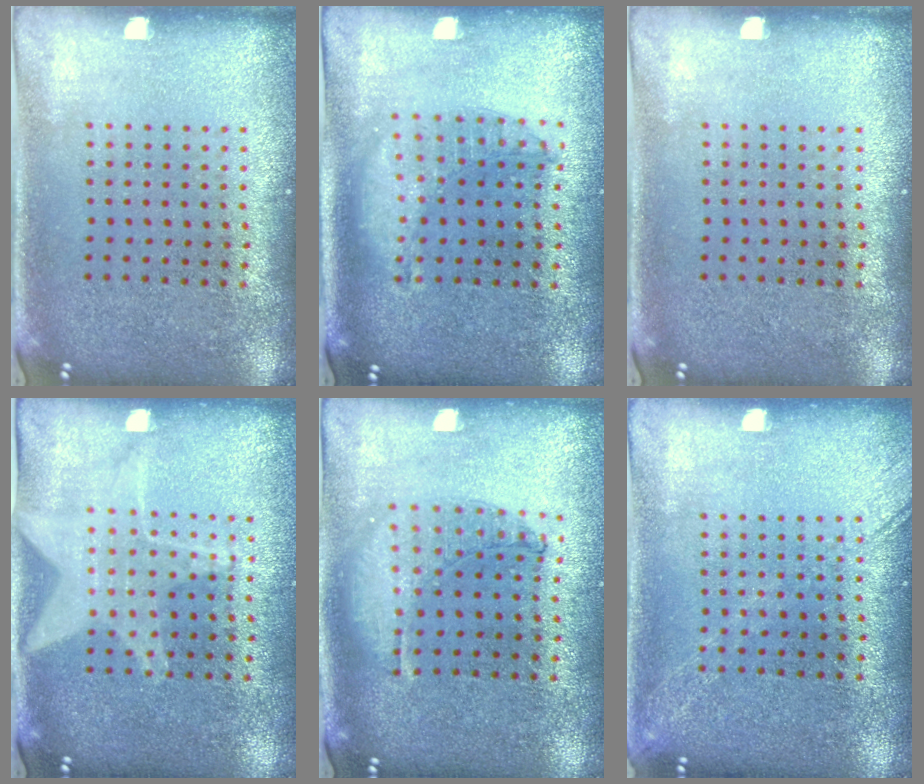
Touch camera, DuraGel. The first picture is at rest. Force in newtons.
{"total": 1.2, "press": 1.2, "slide": 0.3}
{"total": 0.0}
{"total": 1.6, "press": 1.5, "slide": 0.6}
{"total": 1.0, "press": 0.9, "slide": 0.3}
{"total": 1.8, "press": 1.8, "slide": 0.2}